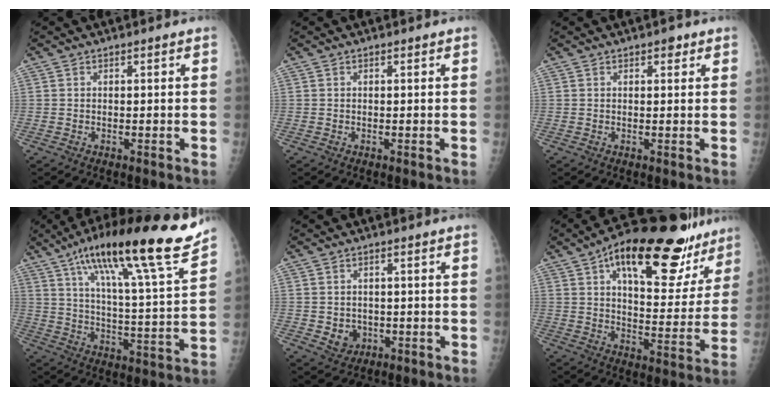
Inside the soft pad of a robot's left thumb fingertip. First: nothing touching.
{"total": 0.0}
{"total": 1.6, "force": [1.0, 0.9, 0.9], "torque": [-0.003, -0.002, 0.010]}
{"total": 25.5, "force": [17.4, 3.4, 18.4], "torque": [-0.276, -0.050, 0.275]}
{"total": 3.8, "force": [-0.6, 3.4, 1.7], "torque": [-0.010, 0.000, 0.002]}
{"total": 26.5, "force": [16.8, 10.7, 17.5], "torque": [-0.212, -0.038, 0.240]}